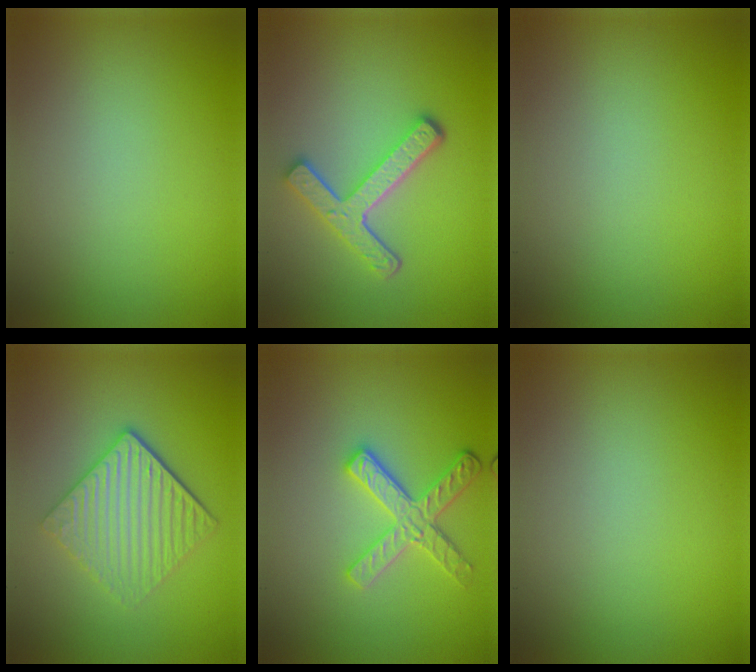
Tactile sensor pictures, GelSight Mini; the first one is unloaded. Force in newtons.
{"total": 4.5, "press": 3.4, "slide": 2.9}
{"total": 0.0}
{"total": 5.0, "press": 3.7, "slide": 3.4}
{"total": 3.4, "press": 3.1, "slide": 1.3}
{"total": 0.0}